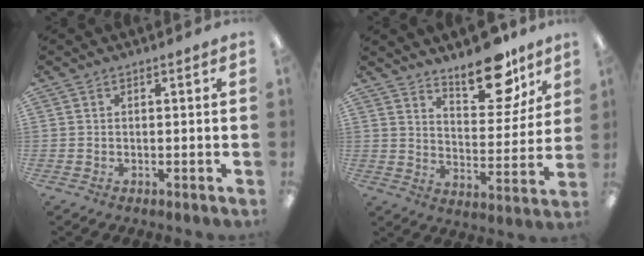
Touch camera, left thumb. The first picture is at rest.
{"total": 15.0, "force": [11.4, 6.1, 7.5], "torque": [-0.085, -0.078, 0.193]}